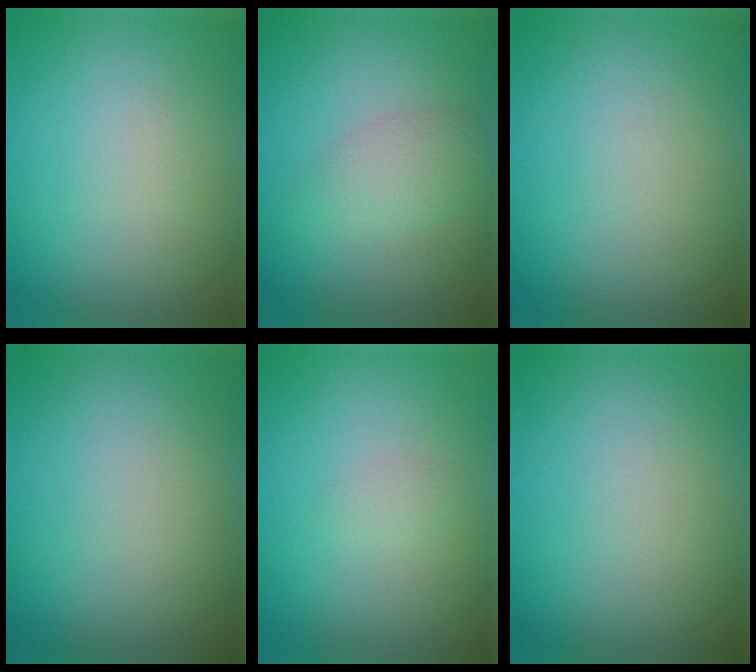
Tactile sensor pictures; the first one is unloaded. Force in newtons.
{"total": 2.6, "press": 2.6, "slide": 0.2}
{"total": 0.0}
{"total": 0.0}
{"total": 0.8, "press": 0.8, "slide": 0.1}
{"total": 0.0}